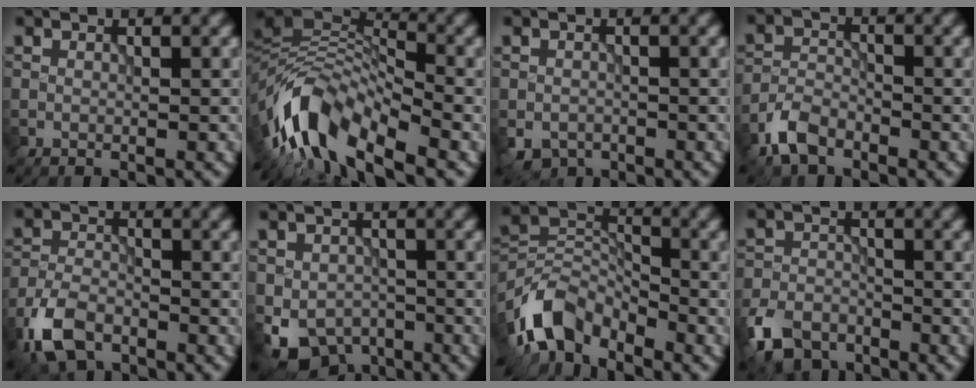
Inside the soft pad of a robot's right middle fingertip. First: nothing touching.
{"total": 9.9, "force": [-5.8, 3.8, 7.0], "torque": [-0.117, 0.013, -0.125]}
{"total": 2.5, "force": [-1.5, 1.7, 1.0], "torque": [-0.017, -0.008, -0.031]}
{"total": 3.4, "force": [-2.5, 1.7, 1.6], "torque": [-0.033, 0.002, -0.059]}
{"total": 5.7, "force": [-3.6, 2.9, 3.2], "torque": [-0.070, -0.003, -0.081]}
{"total": 6.2, "force": [-2.9, 4.5, 3.1], "torque": [-0.053, -0.020, -0.044]}
{"total": 7.5, "force": [-5.2, 3.8, 3.9], "torque": [-0.068, -0.001, -0.115]}
{"total": 6.0, "force": [-4.1, 3.5, 2.6], "torque": [-0.058, -0.006, -0.086]}